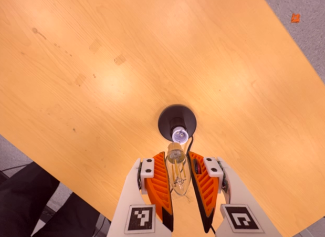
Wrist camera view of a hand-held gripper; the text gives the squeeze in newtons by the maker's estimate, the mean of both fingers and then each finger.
{"total": 11.9, "left": 12.6, "right": 11.1}